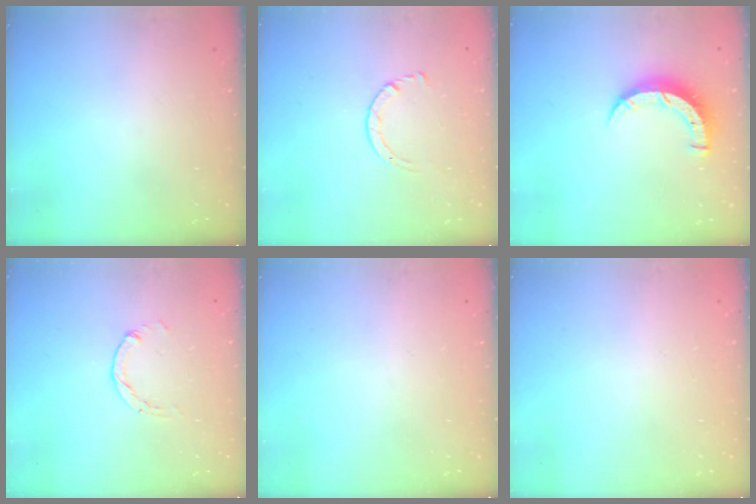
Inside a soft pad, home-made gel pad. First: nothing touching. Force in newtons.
{"total": 2.7, "press": 2.7, "slide": 0.3}
{"total": 7.2, "press": 7.2, "slide": 0.3}
{"total": 1.5, "press": 1.5, "slide": 0.2}
{"total": 0.0}
{"total": 2.6, "press": 2.6, "slide": 0.2}